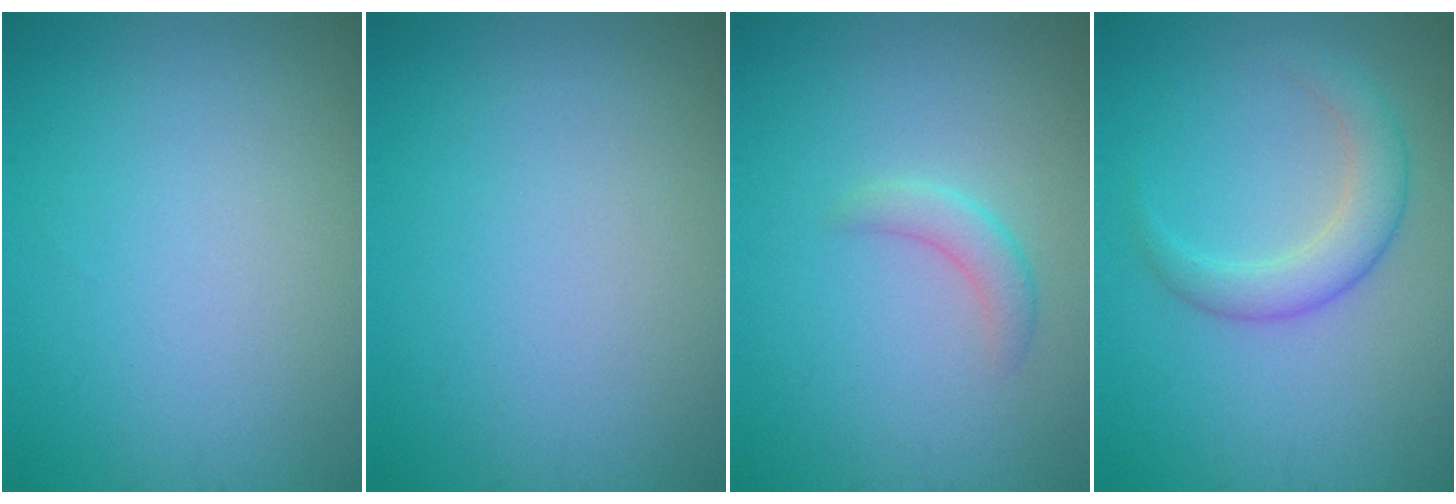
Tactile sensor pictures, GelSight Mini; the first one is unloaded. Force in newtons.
{"total": 0.0}
{"total": 1.8, "press": 1.8, "slide": 0.1}
{"total": 3.2, "press": 3.2, "slide": 0.1}